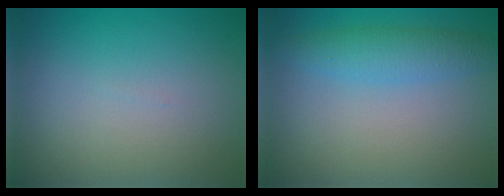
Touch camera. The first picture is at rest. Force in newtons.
{"total": 2.8, "press": 2.8, "slide": 0.0}